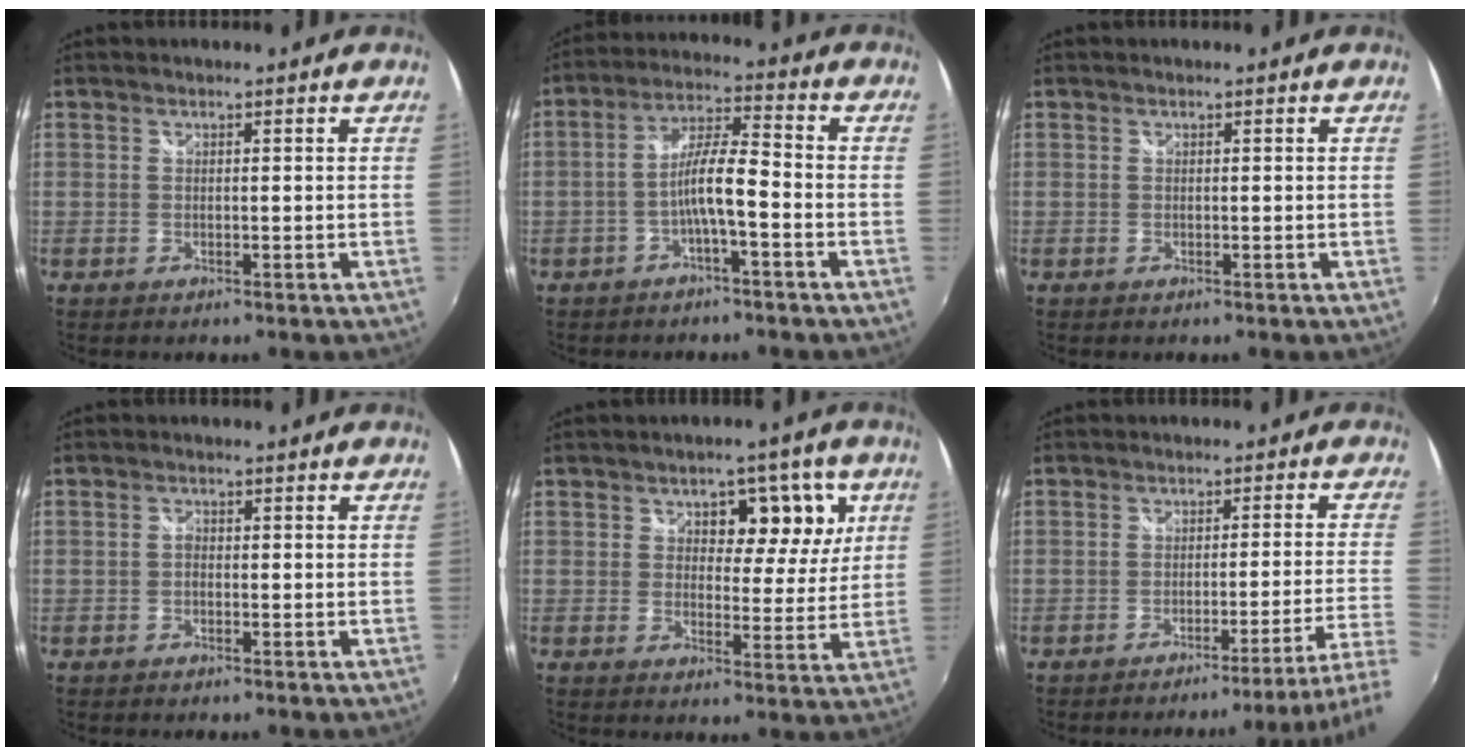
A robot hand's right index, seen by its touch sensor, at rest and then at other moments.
{"total": 6.7, "force": [-3.0, 0.8, 5.9], "torque": [-0.126, 0.015, -0.052]}
{"total": 0.0}
{"total": 1.2, "force": [-0.8, 0.7, 0.5], "torque": [-0.009, 0.001, -0.018]}
{"total": 8.4, "force": [3.2, 5.4, 5.5], "torque": [-0.073, 0.012, 0.040]}
{"total": 10.7, "force": [-8.7, -3.2, 5.4], "torque": [-0.070, -0.030, -0.117]}